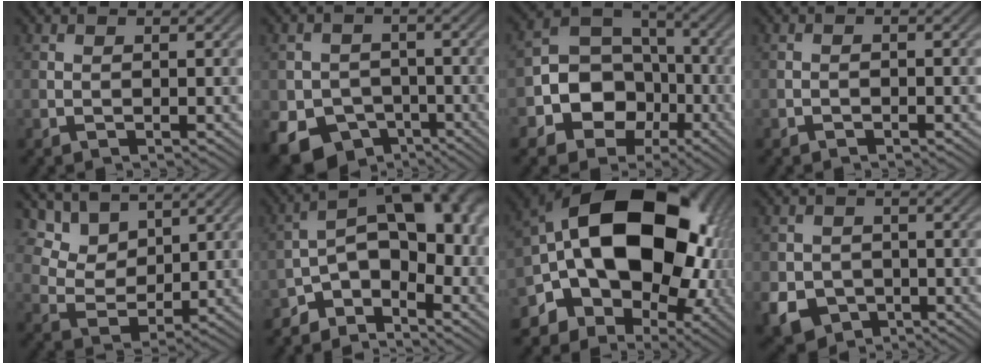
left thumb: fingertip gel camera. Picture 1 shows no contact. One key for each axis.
{"total": 9.2, "fx": -4.9, "fy": 7.1, "fz": 3.2, "tx": -0.062, "ty": -0.027, "tz": -0.095}
{"total": 10.7, "fx": -3.8, "fy": 8.6, "fz": 5.1, "tx": -0.099, "ty": -0.021, "tz": -0.098}
{"total": 0.7, "fx": -0.6, "fy": 0.3, "fz": 0.2, "tx": 0.000, "ty": 0.001, "tz": -0.013}
{"total": 7.4, "fx": 5.5, "fy": 3.8, "fz": 3.0, "tx": -0.088, "ty": -0.029, "tz": 0.127}
{"total": 9.0, "fx": -4.6, "fy": 4.6, "fz": 6.3, "tx": -0.092, "ty": 0.000, "tz": -0.093}
{"total": 19.8, "fx": -0.4, "fy": 14.2, "fz": 13.8, "tx": -0.226, "ty": -0.016, "tz": 0.007}
{"total": 6.7, "fx": -2.8, "fy": 5.6, "fz": 2.5, "tx": -0.053, "ty": -0.022, "tz": -0.060}